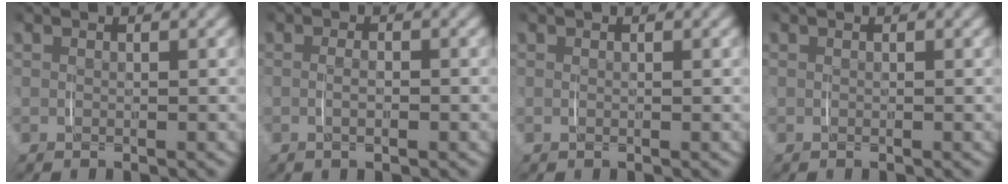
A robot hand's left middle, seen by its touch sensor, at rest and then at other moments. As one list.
[{"total": 1.3, "force": [-0.4, 0.3, 1.3], "torque": [-0.022, 0.000, -0.009]}, {"total": 0.0}, {"total": 0.0}]